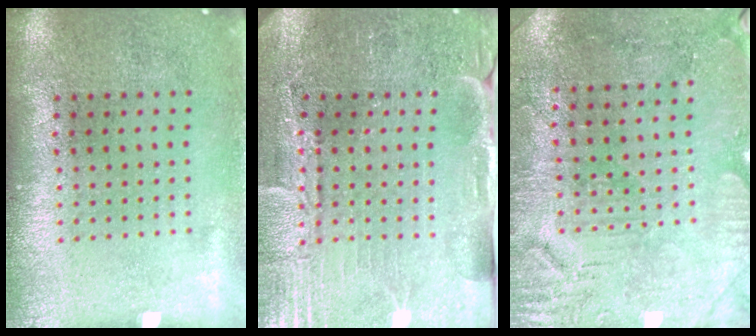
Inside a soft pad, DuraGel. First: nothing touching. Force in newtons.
{"total": 3.7, "press": 3.7, "slide": 0.3}
{"total": 3.0, "press": 2.9, "slide": 0.8}